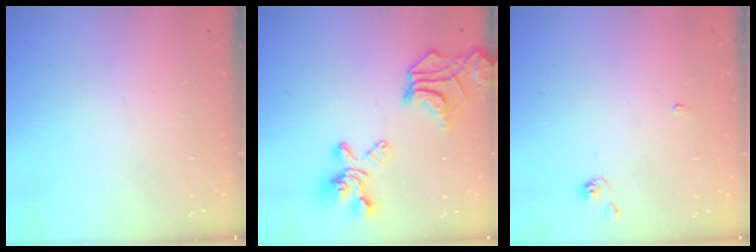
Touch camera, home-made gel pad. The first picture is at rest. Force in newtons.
{"total": 12.9, "press": 12.7, "slide": 2.6}
{"total": 2.2, "press": 2.2, "slide": 0.5}